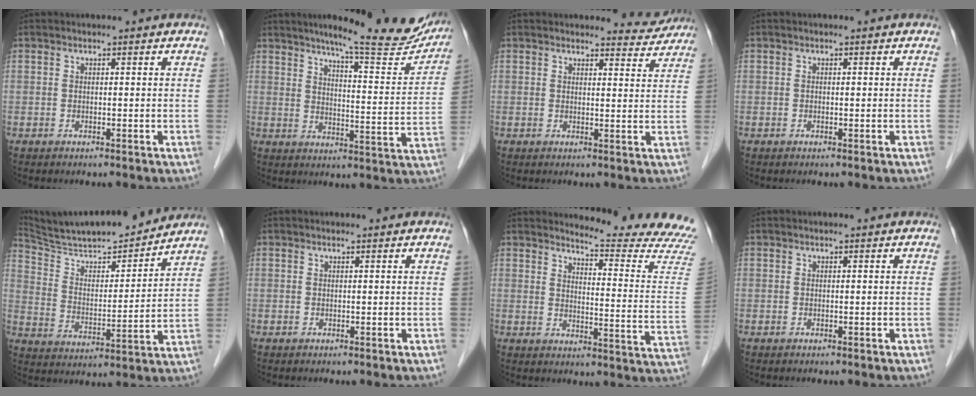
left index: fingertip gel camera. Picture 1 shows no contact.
{"total": 19.4, "force": [16.8, 2.3, 9.4], "torque": [-0.111, -0.041, 0.206]}
{"total": 4.2, "force": [4.1, 0.9, -0.5], "torque": [0.012, -0.021, 0.037]}
{"total": 0.0}
{"total": 18.1, "force": [16.6, 1.8, 7.1], "torque": [-0.119, -0.001, 0.274]}
{"total": 0.6, "force": [0.5, 0.2, 0.0], "torque": [-0.001, 0.005, 0.009]}
{"total": 17.0, "force": [16.6, -1.3, 3.1], "torque": [-0.035, -0.151, 0.179]}
{"total": 0.0}